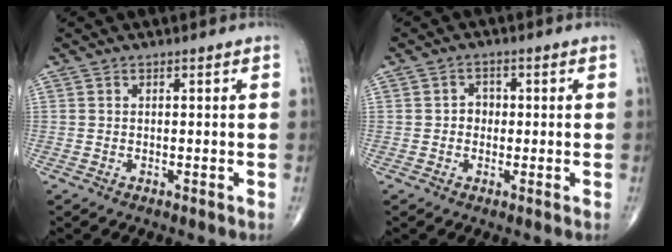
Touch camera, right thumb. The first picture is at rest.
{"total": 2.5, "force": [-0.2, 2.2, 1.1], "torque": [0.003, 0.008, -0.009]}